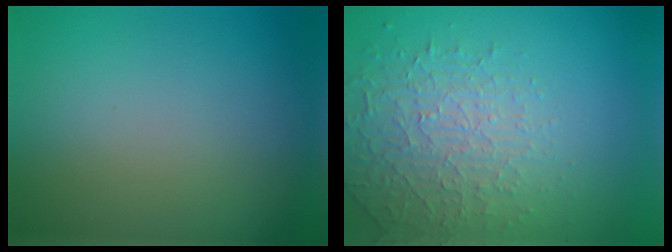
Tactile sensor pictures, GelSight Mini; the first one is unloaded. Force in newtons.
{"total": 4.6, "press": 3.1, "slide": 3.3}